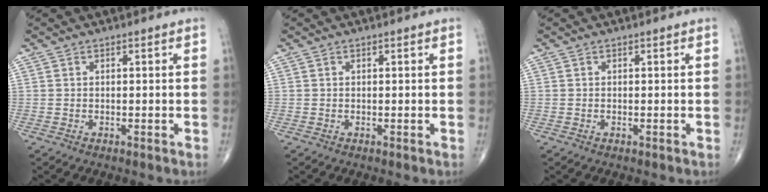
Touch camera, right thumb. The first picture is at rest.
{"total": 0.0}
{"total": 0.0}